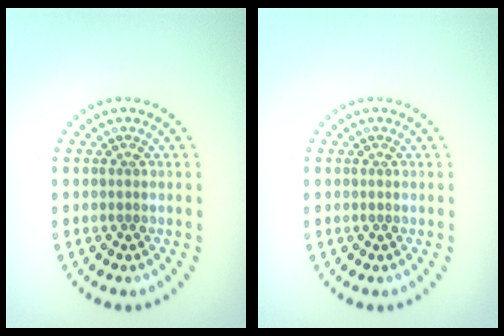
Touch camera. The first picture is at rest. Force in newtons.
{"total": 0.0}